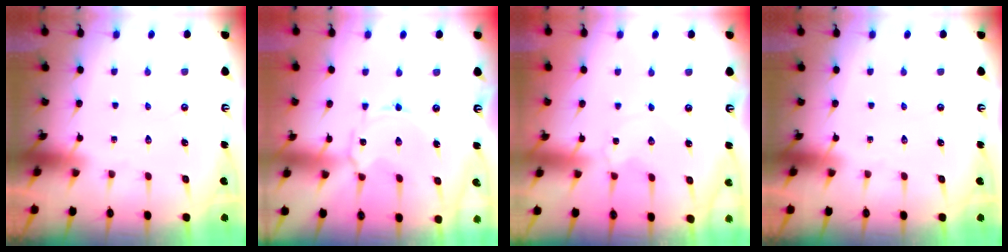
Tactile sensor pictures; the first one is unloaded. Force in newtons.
{"total": 2.6, "press": 2.6, "slide": 0.3}
{"total": 2.9, "press": 2.9, "slide": 0.5}
{"total": 0.0}